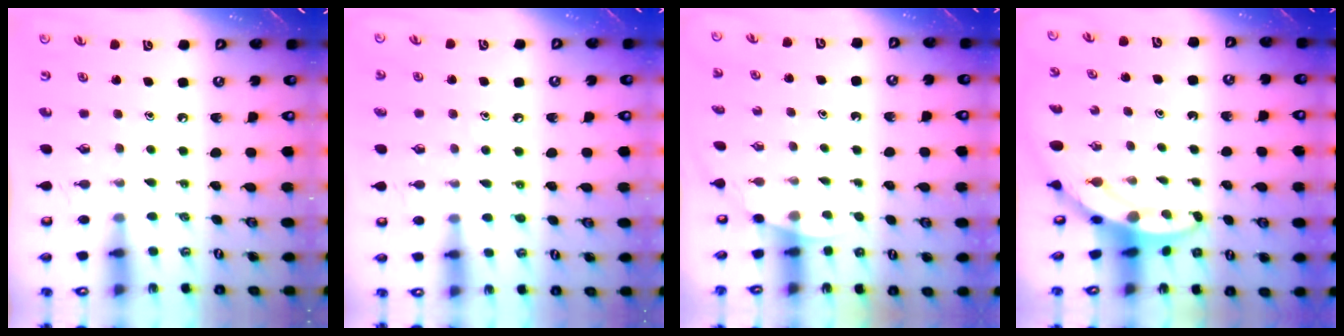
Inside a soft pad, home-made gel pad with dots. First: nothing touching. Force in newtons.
{"total": 7.3, "press": 7.3, "slide": 0.7}
{"total": 2.6, "press": 2.6, "slide": 0.1}
{"total": 3.1, "press": 3.1, "slide": 0.3}